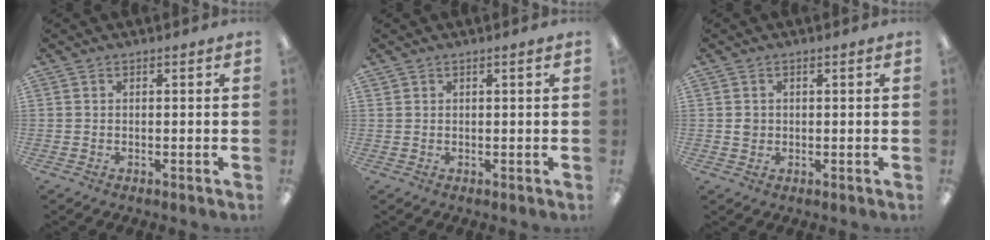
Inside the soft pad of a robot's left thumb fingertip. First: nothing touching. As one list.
[{"total": 0.7, "force": [0.5, 0.2, 0.5], "torque": [-0.010, 0.001, 0.009]}, {"total": 1.7, "force": [0.2, 1.5, 0.6], "torque": [-0.006, 0.002, 0.001]}]